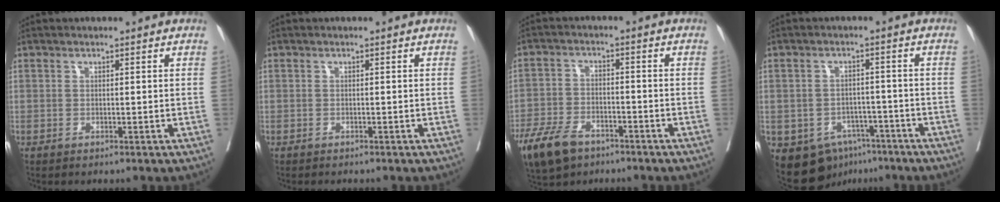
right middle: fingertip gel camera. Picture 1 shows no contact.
{"total": 0.8, "force": [-0.7, 0.1, 0.3], "torque": [-0.002, -0.001, -0.014]}
{"total": 9.3, "force": [-6.4, 4.6, 5.0], "torque": [-0.101, -0.010, -0.116]}
{"total": 8.1, "force": [-5.1, 5.7, 2.6], "torque": [-0.036, 0.013, -0.067]}